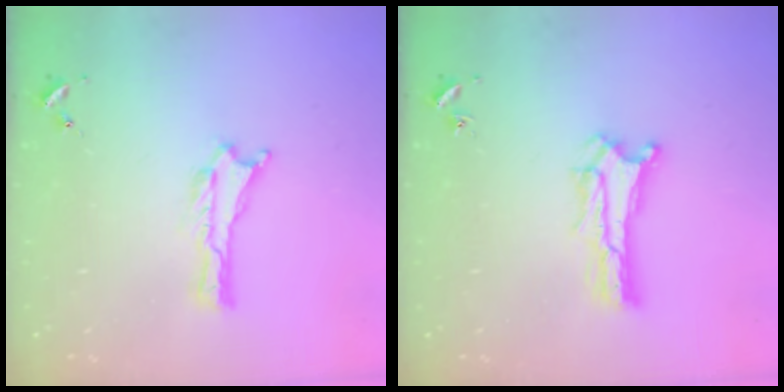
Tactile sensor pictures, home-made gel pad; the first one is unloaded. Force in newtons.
{"total": 0.9, "press": 0.9, "slide": 0.2}